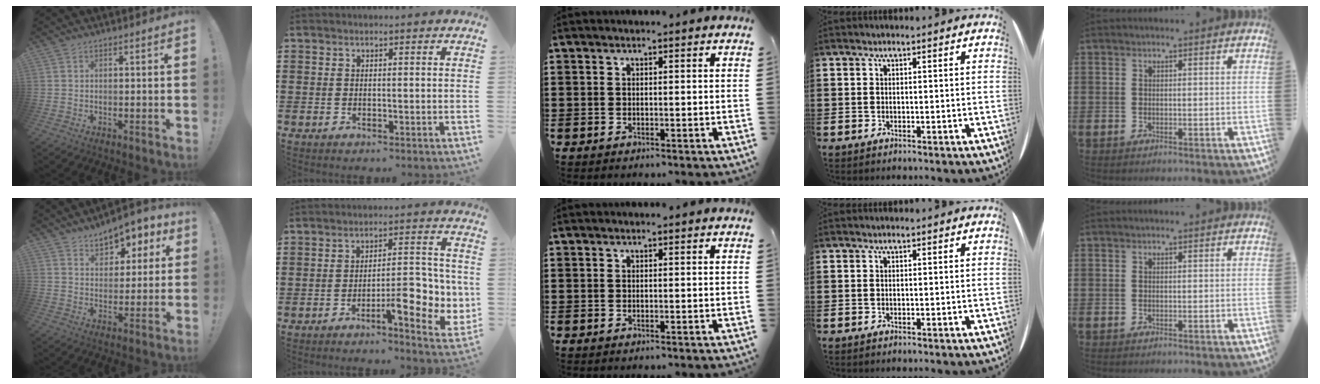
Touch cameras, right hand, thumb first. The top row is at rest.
{"thumb": {"total": 7.6, "force": [5.0, 5.0, 2.8], "torque": [-0.032, -0.037, 0.093]}, "index": {"total": 8.5, "force": [-2.8, 2.9, 7.5], "torque": [-0.088, -0.008, -0.049]}}